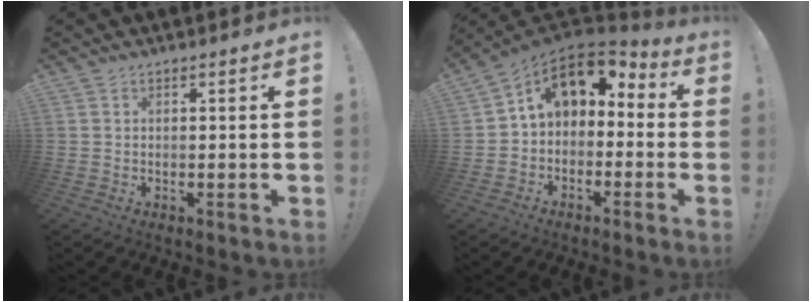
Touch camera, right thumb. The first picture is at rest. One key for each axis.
{"total": 9.2, "fx": 2.9, "fy": 6.4, "fz": 5.9, "tx": -0.085, "ty": -0.010, "tz": 0.055}